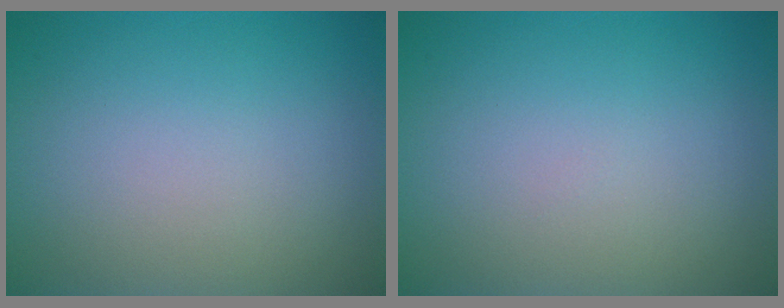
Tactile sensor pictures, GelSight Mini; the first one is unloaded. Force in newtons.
{"total": 0.0}